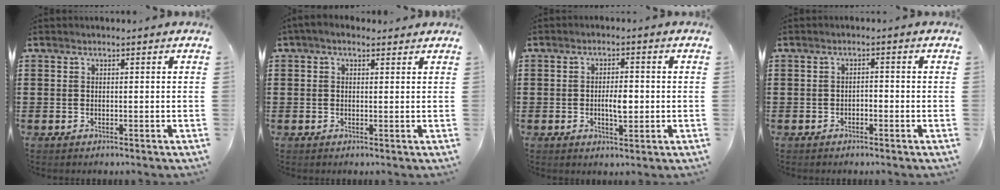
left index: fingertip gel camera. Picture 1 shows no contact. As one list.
[{"total": 1.5, "force": [0.6, 1.0, 0.9], "torque": [-0.020, 0.007, 0.011]}, {"total": 3.7, "force": [-0.4, 1.5, 3.4], "torque": [-0.054, 0.002, -0.010]}, {"total": 1.2, "force": [-1.2, 0.4, 0.3], "torque": [-0.011, 0.002, -0.025]}]